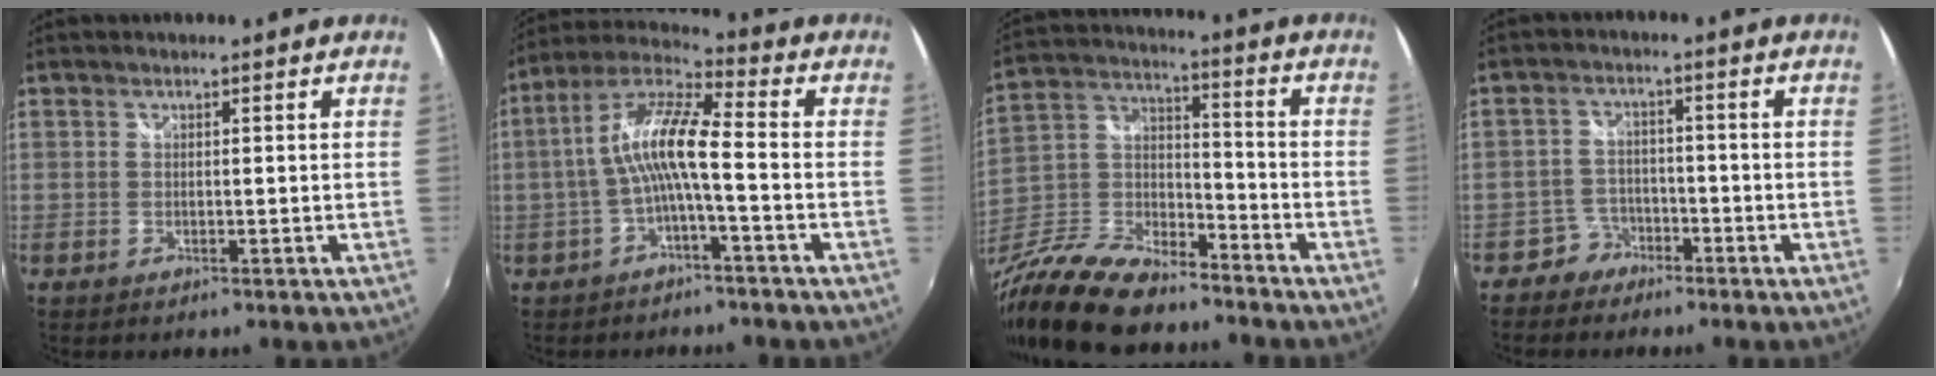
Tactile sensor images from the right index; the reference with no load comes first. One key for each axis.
{"total": 9.9, "fx": -1.9, "fy": 1.6, "fz": 9.6, "tx": -0.206, "ty": 0.020, "tz": -0.036}
{"total": 21.2, "fx": -14.9, "fy": 9.6, "fz": 11.5, "tx": -0.271, "ty": -0.011, "tz": -0.269}
{"total": 4.3, "fx": -3.1, "fy": 2.9, "fz": -0.4, "tx": 0.002, "ty": 0.018, "tz": -0.059}